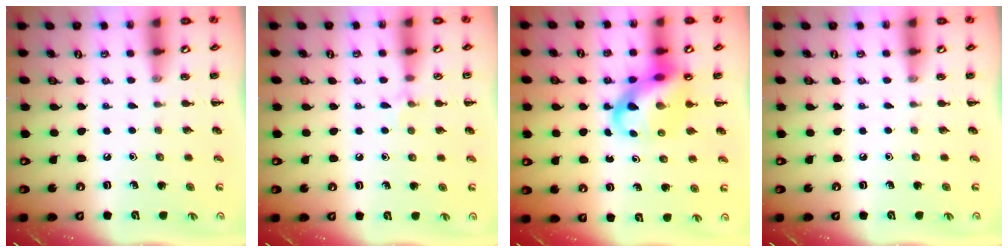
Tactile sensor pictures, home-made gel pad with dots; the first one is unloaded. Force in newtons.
{"total": 5.3, "press": 5.0, "slide": 1.7}
{"total": 12.1, "press": 11.7, "slide": 3.3}
{"total": 0.0}